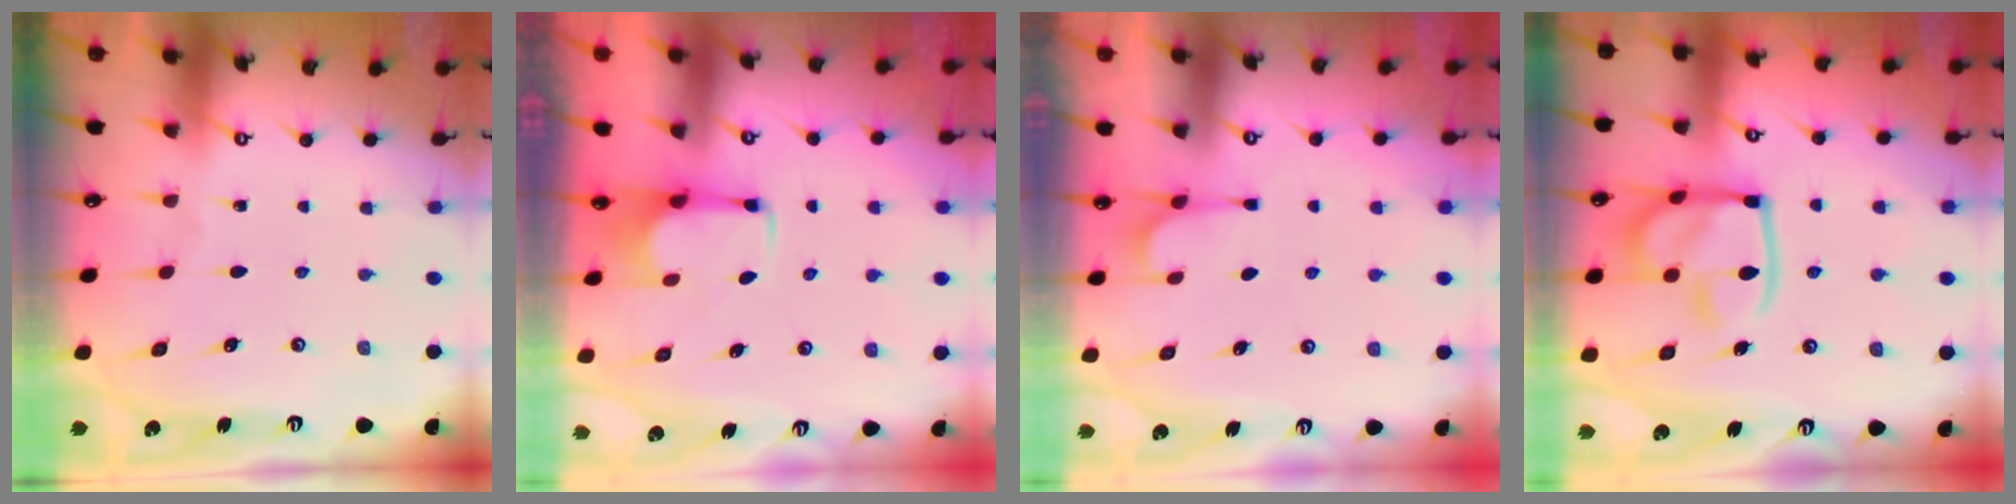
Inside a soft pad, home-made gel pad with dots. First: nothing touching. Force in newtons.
{"total": 2.7, "press": 2.6, "slide": 1.0}
{"total": 3.8, "press": 3.6, "slide": 1.1}
{"total": 16.2, "press": 16.1, "slide": 1.9}